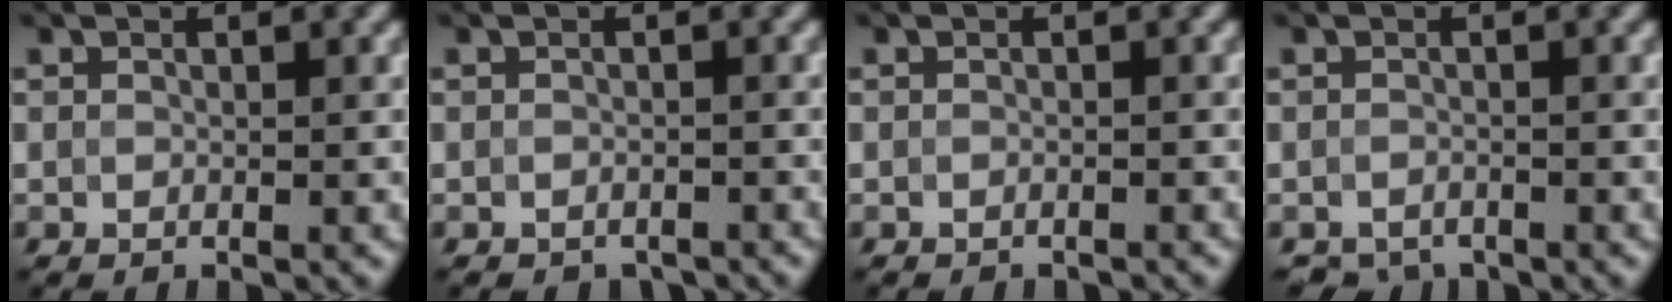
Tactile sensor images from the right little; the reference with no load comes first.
{"total": 1.6, "force": [-1.4, 0.7, -0.4], "torque": [0.008, 0.004, -0.038]}
{"total": 1.1, "force": [-0.9, 0.1, -0.5], "torque": [0.013, 0.007, -0.030]}
{"total": 2.2, "force": [-1.9, 0.9, -0.3], "torque": [0.011, 0.001, -0.045]}